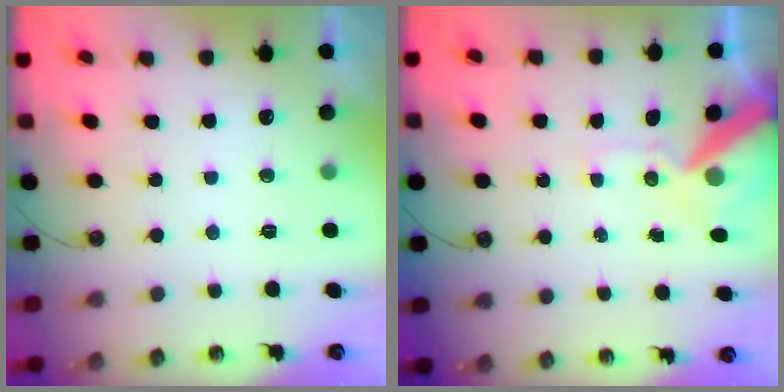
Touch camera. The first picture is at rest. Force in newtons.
{"total": 12.5, "press": 12.4, "slide": 1.8}